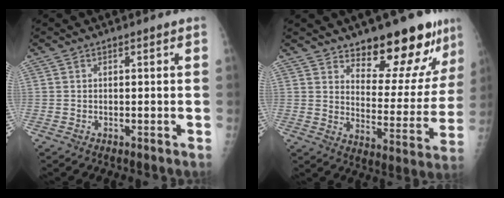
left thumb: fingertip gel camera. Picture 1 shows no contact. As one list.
[{"total": 16.8, "force": [13.1, 6.0, 8.7], "torque": [-0.066, -0.105, 0.186]}]